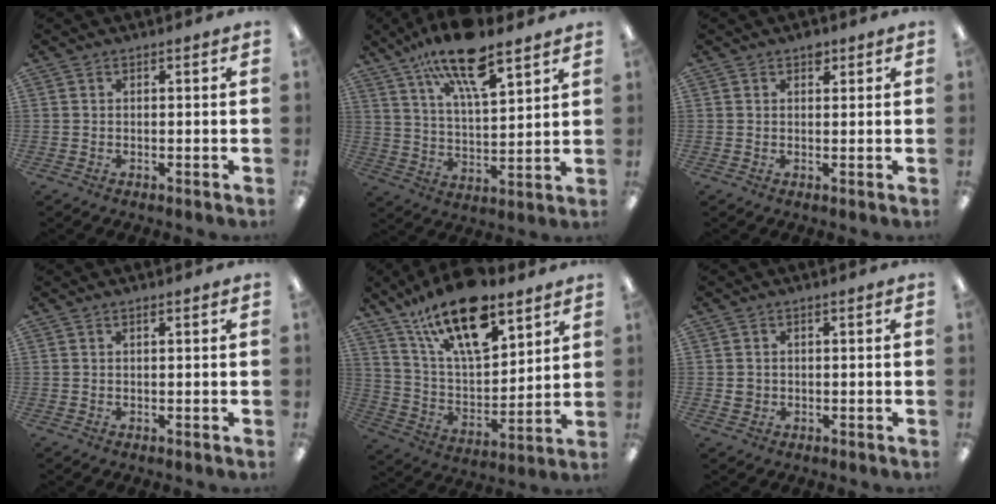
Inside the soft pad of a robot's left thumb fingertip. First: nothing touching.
{"total": 16.0, "force": [11.6, 4.8, 9.9], "torque": [-0.179, -0.055, 0.196]}
{"total": 2.1, "force": [1.4, 1.2, 1.0], "torque": [-0.005, -0.005, 0.021]}
{"total": 0.5, "force": [0.4, 0.1, 0.3], "torque": [-0.008, 0.001, 0.007]}
{"total": 21.6, "force": [14.2, 8.8, 13.6], "torque": [-0.236, -0.081, 0.244]}
{"total": 1.5, "force": [0.1, 1.5, 0.4], "torque": [-0.009, 0.005, -0.001]}